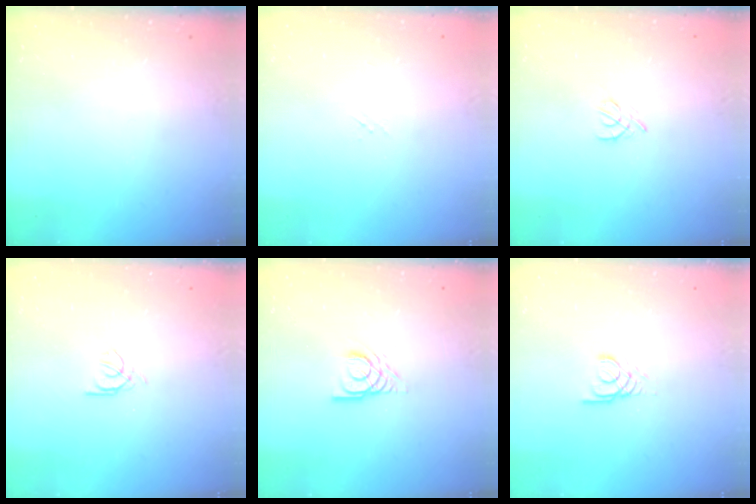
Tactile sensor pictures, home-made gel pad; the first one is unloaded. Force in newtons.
{"total": 1.7, "press": 1.6, "slide": 0.2}
{"total": 2.0, "press": 1.9, "slide": 0.5}
{"total": 0.9, "press": 0.8, "slide": 0.4}
{"total": 4.5, "press": 4.4, "slide": 0.4}
{"total": 2.5, "press": 2.5, "slide": 0.2}